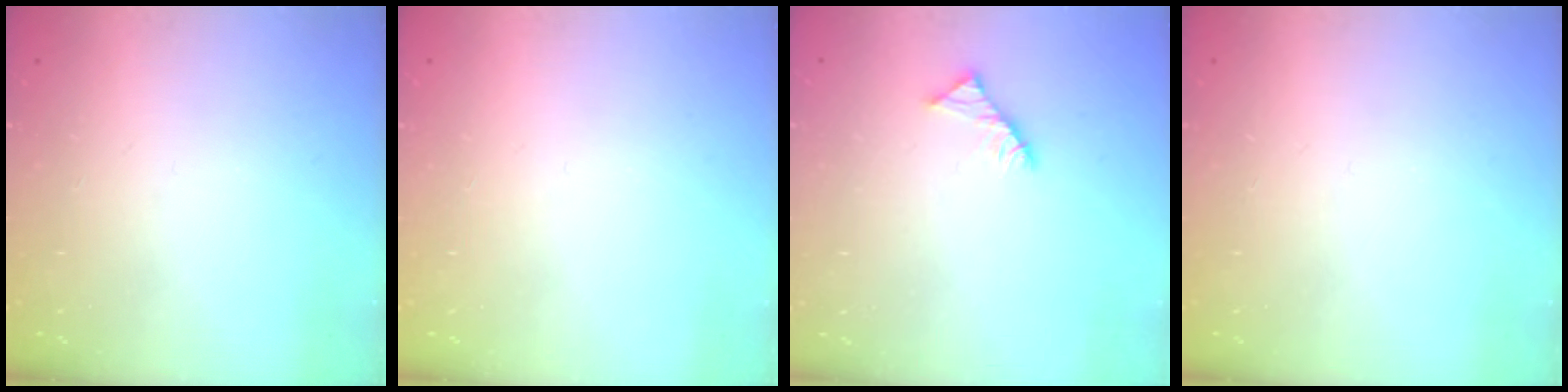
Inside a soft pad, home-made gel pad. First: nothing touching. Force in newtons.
{"total": 0.0}
{"total": 2.9, "press": 2.9, "slide": 0.4}
{"total": 0.0}